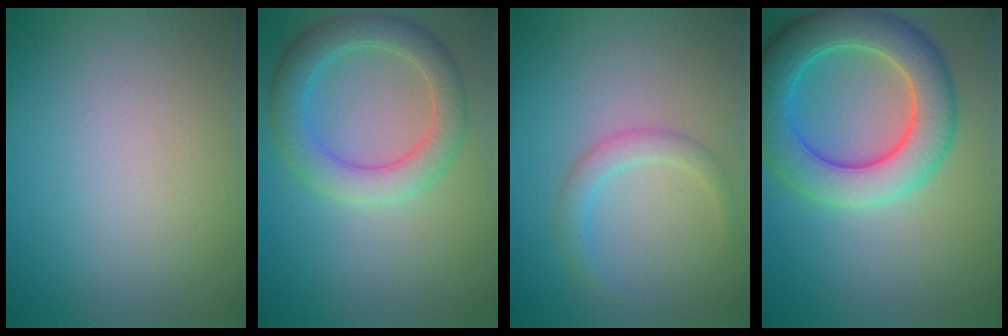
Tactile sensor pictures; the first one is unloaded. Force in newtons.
{"total": 4.6, "press": 4.6, "slide": 0.3}
{"total": 1.9, "press": 1.9, "slide": 0.2}
{"total": 7.6, "press": 7.6, "slide": 0.2}